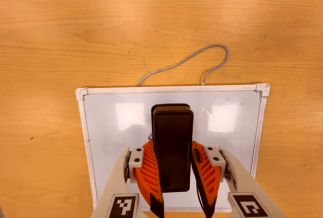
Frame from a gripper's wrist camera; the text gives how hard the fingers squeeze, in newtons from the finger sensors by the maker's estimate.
{"total": 9.4, "left": 8.0, "right": 10.7}